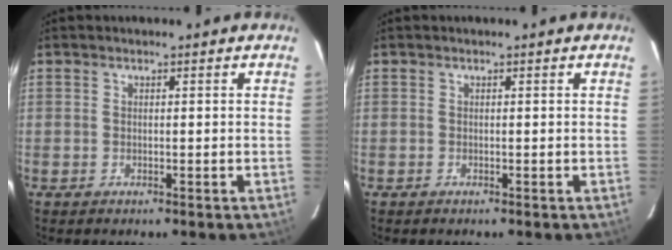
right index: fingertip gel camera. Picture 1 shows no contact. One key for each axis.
{"total": 0.0}